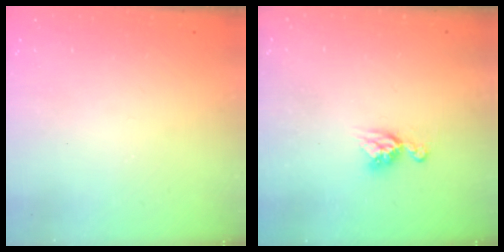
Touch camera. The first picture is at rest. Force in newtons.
{"total": 8.0, "press": 7.9, "slide": 0.7}